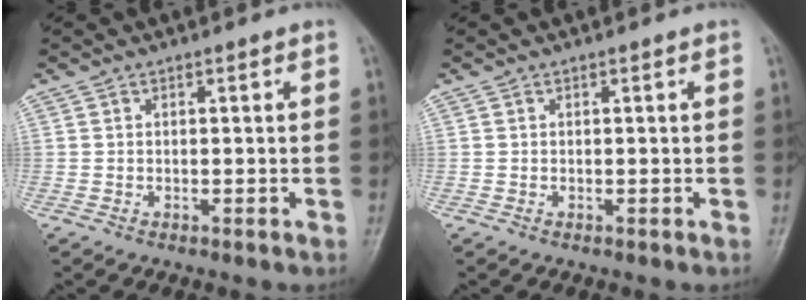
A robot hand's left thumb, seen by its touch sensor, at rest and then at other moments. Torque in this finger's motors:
{"motor_torque": [0.00, 0.00, 0.03, -0.04, 0.00]}